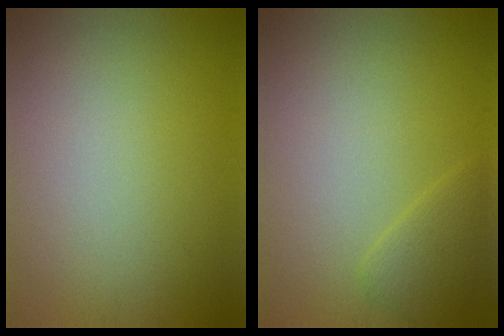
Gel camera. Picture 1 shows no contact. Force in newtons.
{"total": 1.8, "press": 1.8, "slide": 0.1}